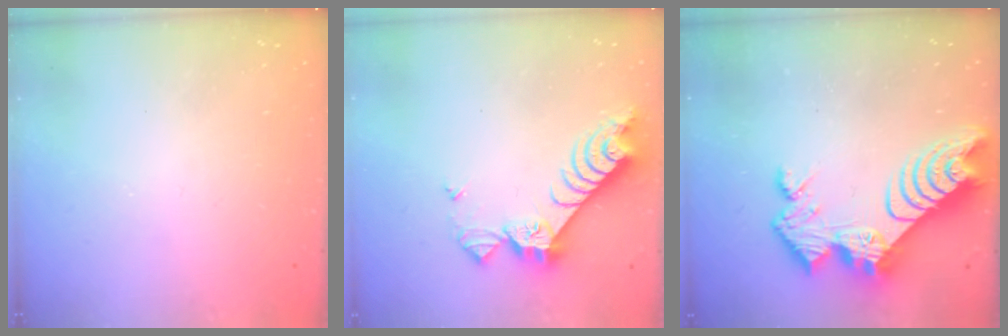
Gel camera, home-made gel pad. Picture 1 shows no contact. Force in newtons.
{"total": 8.4, "press": 8.4, "slide": 1.0}
{"total": 16.6, "press": 16.6, "slide": 1.4}